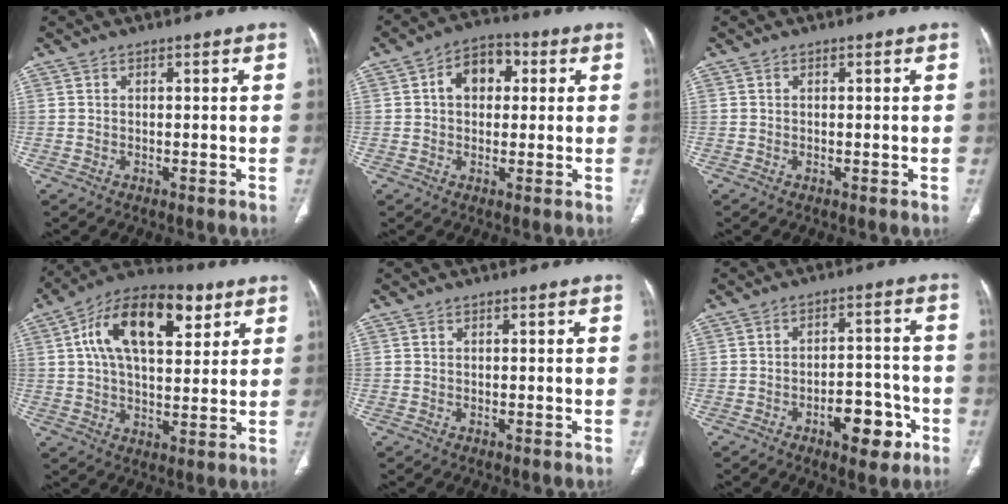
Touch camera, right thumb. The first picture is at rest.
{"total": 8.0, "force": [1.6, 5.7, 5.3], "torque": [-0.056, 0.016, 0.018]}
{"total": 0.0}
{"total": 19.4, "force": [7.1, 10.0, 15.0], "torque": [-0.223, 0.004, 0.111]}
{"total": 0.0}
{"total": 9.2, "force": [-4.3, 4.6, 6.7], "torque": [-0.068, 0.036, -0.058]}